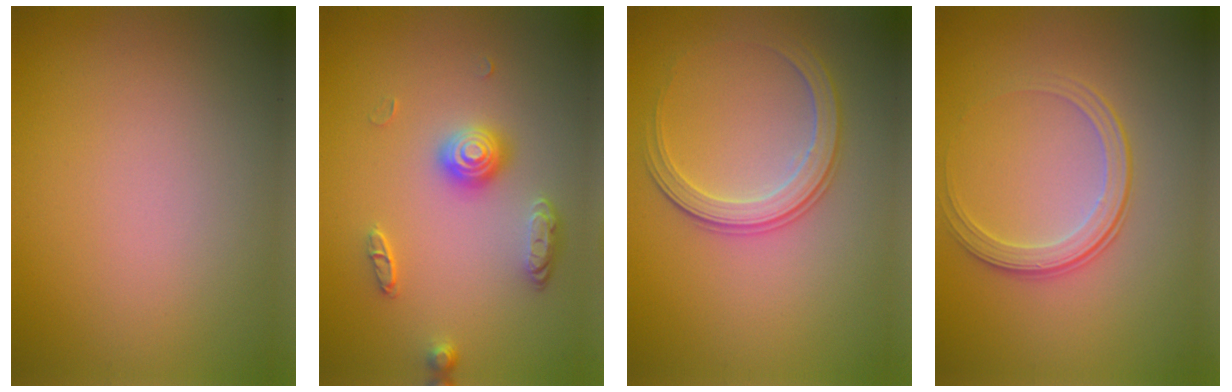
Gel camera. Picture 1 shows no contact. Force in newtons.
{"total": 2.6, "press": 2.2, "slide": 1.5}
{"total": 2.9, "press": 2.8, "slide": 0.5}
{"total": 2.5, "press": 1.9, "slide": 1.7}